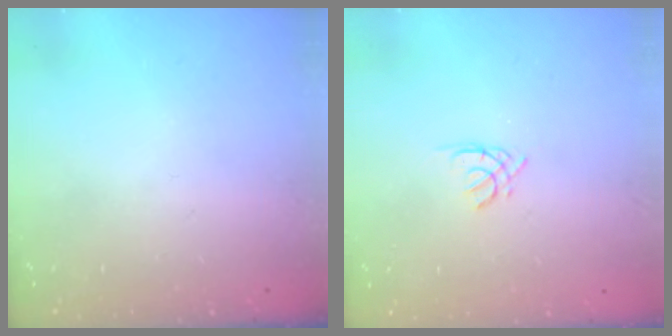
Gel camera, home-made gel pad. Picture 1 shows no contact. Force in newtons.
{"total": 1.7, "press": 1.7, "slide": 0.3}